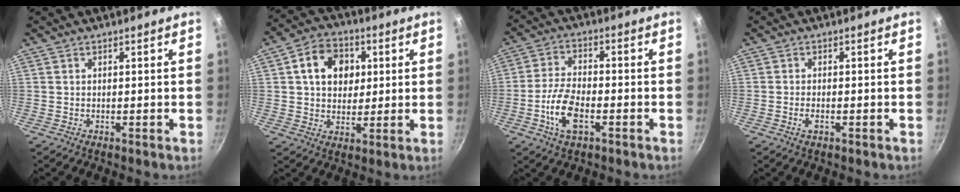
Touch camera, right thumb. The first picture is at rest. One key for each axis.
{"total": 11.1, "fx": 2.8, "fy": 8.6, "fz": 6.3, "tx": -0.076, "ty": 0.008, "tz": 0.036}
{"total": 9.2, "fx": -3.3, "fy": 4.4, "fz": 7.3, "tx": -0.144, "ty": 0.019, "tz": -0.069}
{"total": 1.9, "fx": -0.8, "fy": 0.8, "fz": 1.5, "tx": -0.036, "ty": 0.003, "tz": -0.017}